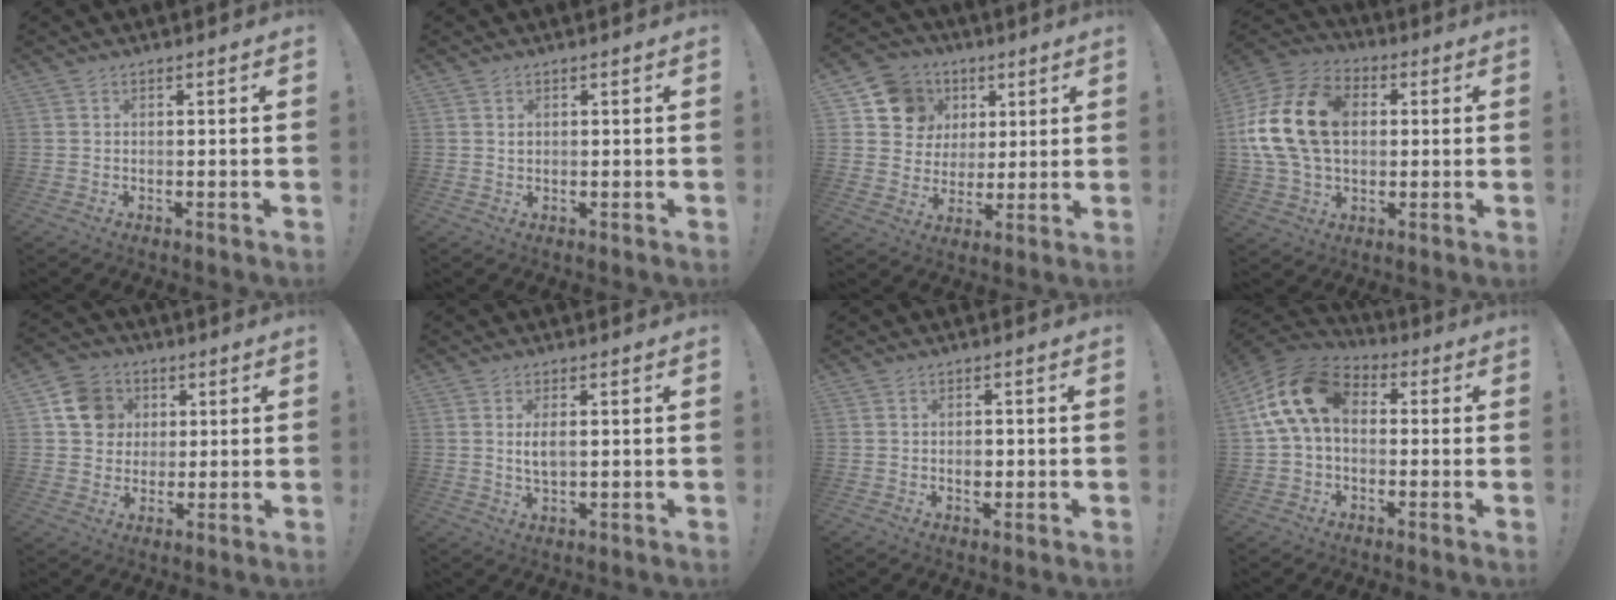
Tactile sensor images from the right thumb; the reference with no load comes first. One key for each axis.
{"total": 1.0, "fx": 0.5, "fy": 0.8, "fz": 0.2, "tx": 0.004, "ty": 0.000, "tz": 0.007}
{"total": 12.5, "fx": 5.2, "fy": 10.9, "fz": 3.1, "tx": -0.042, "ty": -0.024, "tz": 0.117}
{"total": 21.3, "fx": 3.0, "fy": 15.3, "fz": 14.5, "tx": -0.267, "ty": 0.013, "tz": 0.064}
{"total": 11.9, "fx": 3.5, "fy": 10.6, "fz": 3.9, "tx": -0.044, "ty": -0.007, "tz": 0.073}
{"total": 4.1, "fx": 0.7, "fy": 1.7, "fz": 3.6, "tx": -0.061, "ty": -0.006, "tz": 0.007}
{"total": 2.6, "fx": -0.3, "fy": 2.1, "fz": 1.5, "tx": -0.003, "ty": -0.005, "tz": -0.010}
{"total": 16.5, "fx": 2.9, "fy": 10.8, "fz": 12.1, "tx": -0.219, "ty": 0.014, "tz": 0.056}